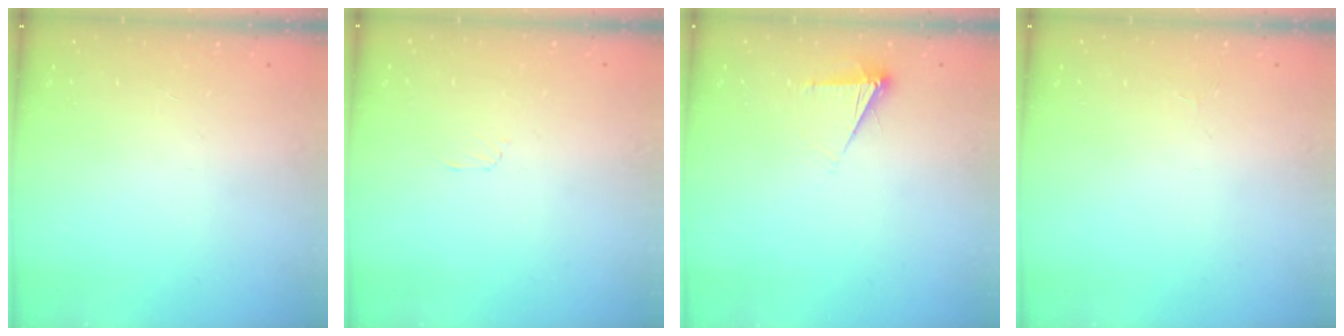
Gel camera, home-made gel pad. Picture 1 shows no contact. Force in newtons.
{"total": 3.2, "press": 3.2, "slide": 0.5}
{"total": 3.4, "press": 3.3, "slide": 0.5}
{"total": 1.6, "press": 1.6, "slide": 0.2}